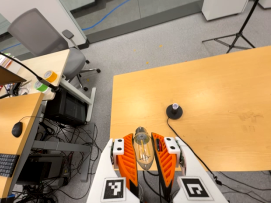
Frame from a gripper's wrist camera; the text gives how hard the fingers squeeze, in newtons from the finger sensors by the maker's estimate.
{"total": 20.7, "left": 22.3, "right": 19.1}